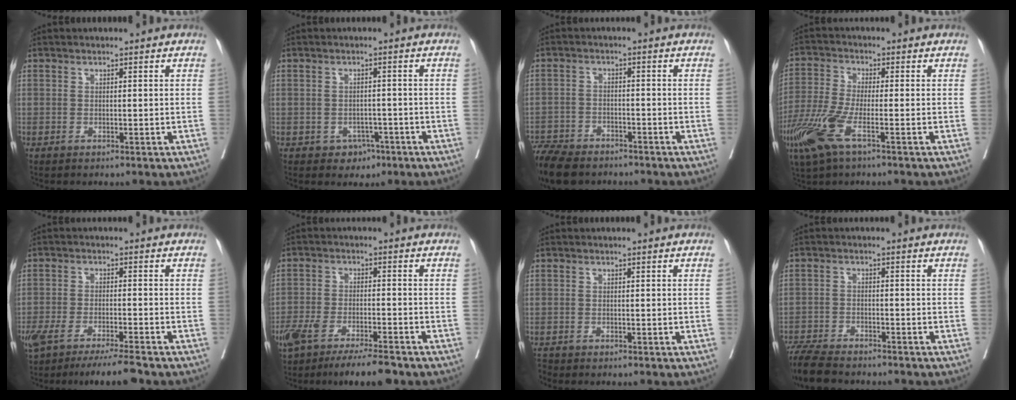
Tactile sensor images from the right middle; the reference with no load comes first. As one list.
[{"total": 2.9, "force": [-1.5, 2.3, 0.8], "torque": [-0.003, 0.009, -0.014]}, {"total": 9.4, "force": [-8.0, 3.4, 3.6], "torque": [-0.065, -0.015, -0.135]}, {"total": 8.2, "force": [-4.1, 1.5, 7.0], "torque": [-0.169, -0.019, -0.085]}, {"total": 8.6, "force": [-7.0, 0.2, 4.9], "torque": [-0.077, -0.013, -0.115]}, {"total": 10.4, "force": [-8.0, 1.8, 6.4], "torque": [-0.107, -0.013, -0.130]}, {"total": 0.5, "force": [-0.5, -0.1, 0.2], "torque": [-0.009, -0.002, -0.008]}, {"total": 8.2, "force": [-7.4, 1.6, 3.3], "torque": [-0.054, -0.020, -0.127]}]